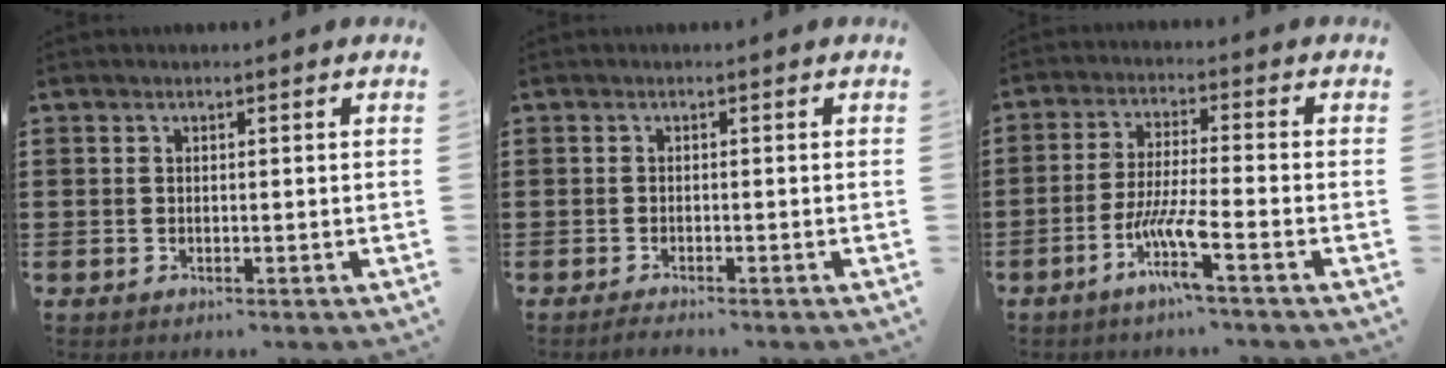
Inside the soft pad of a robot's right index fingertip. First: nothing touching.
{"total": 0.9, "force": [-0.9, 0.0, 0.1], "torque": [-0.004, -0.002, -0.018]}
{"total": 7.5, "force": [-4.1, 0.2, 6.3], "torque": [-0.140, -0.014, -0.082]}